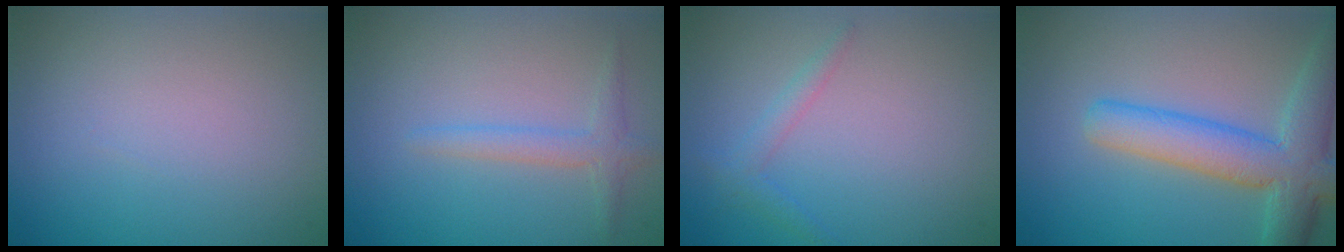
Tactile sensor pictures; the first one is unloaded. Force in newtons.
{"total": 1.8, "press": 1.8, "slide": 0.1}
{"total": 0.7, "press": 0.7, "slide": 0.0}
{"total": 6.5, "press": 6.5, "slide": 0.2}